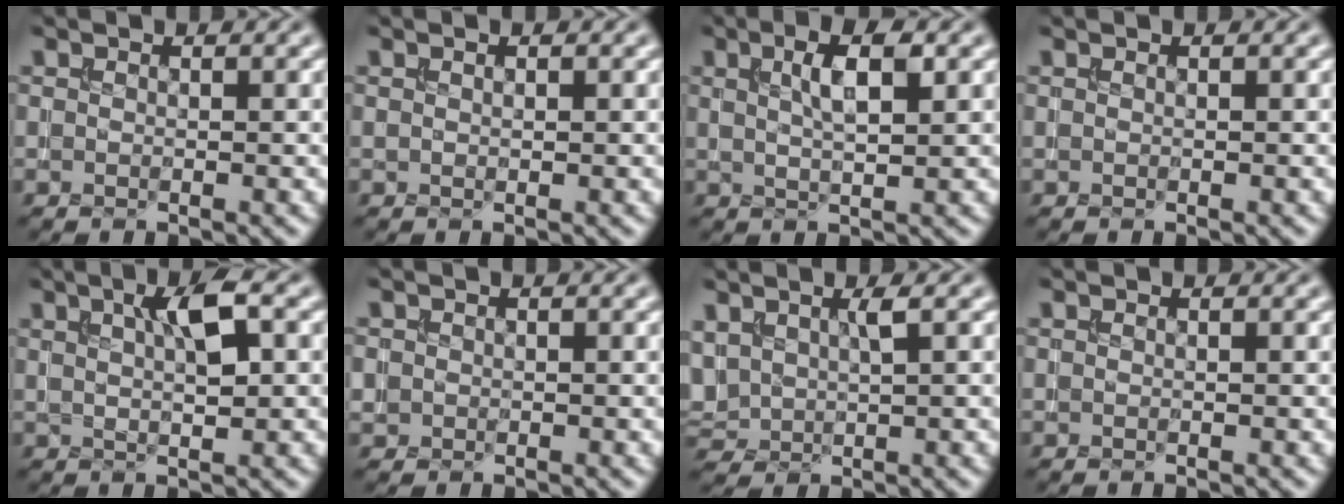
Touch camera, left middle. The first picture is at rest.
{"total": 0.5, "force": [0.2, 0.2, 0.4], "torque": [-0.008, 0.001, 0.003]}
{"total": 3.5, "force": [1.3, 1.0, 3.1], "torque": [-0.053, 0.009, 0.022]}
{"total": 0.0}
{"total": 4.0, "force": [1.5, 1.0, 3.6], "torque": [-0.061, 0.005, 0.026]}
{"total": 0.9, "force": [0.0, 0.9, 0.2], "torque": [0.002, -0.002, -0.003]}
{"total": 2.9, "force": [1.2, 1.5, 2.1], "torque": [-0.054, 0.004, 0.029]}
{"total": 0.0}